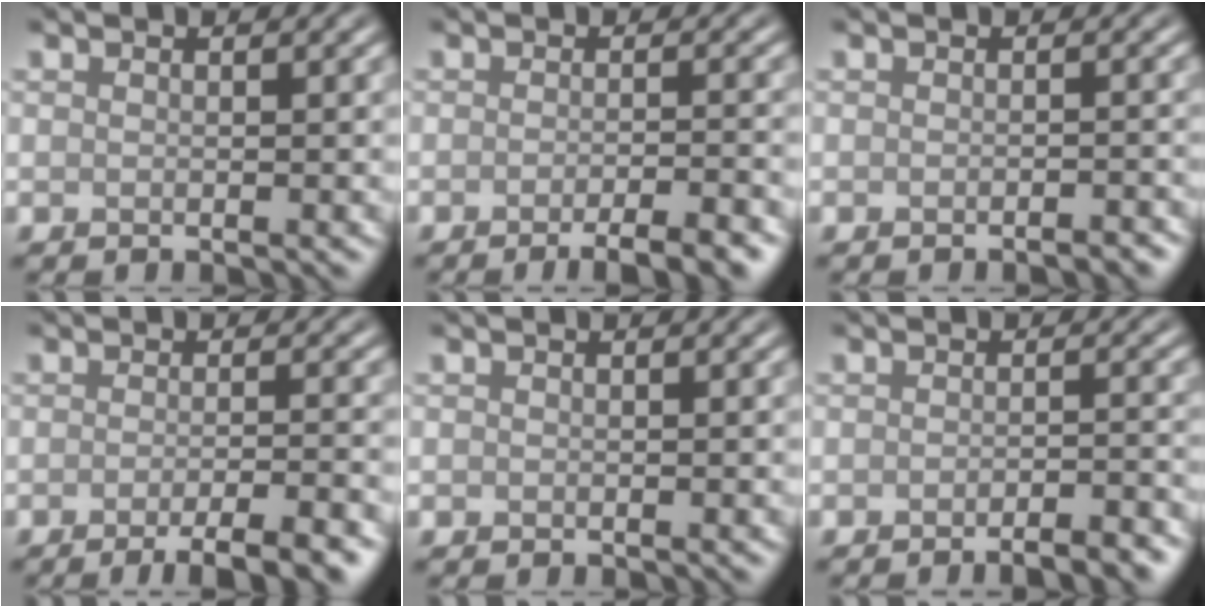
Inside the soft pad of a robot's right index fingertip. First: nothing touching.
{"total": 4.9, "force": [-3.0, 1.1, 3.6], "torque": [-0.043, 0.000, -0.045]}
{"total": 1.4, "force": [-1.1, 0.3, 0.9], "torque": [-0.007, 0.000, -0.013]}
{"total": 5.5, "force": [-3.3, 1.2, 4.2], "torque": [-0.051, -0.001, -0.050]}
{"total": 0.0}
{"total": 3.8, "force": [-2.8, 0.8, 2.5], "torque": [-0.023, 0.007, -0.038]}